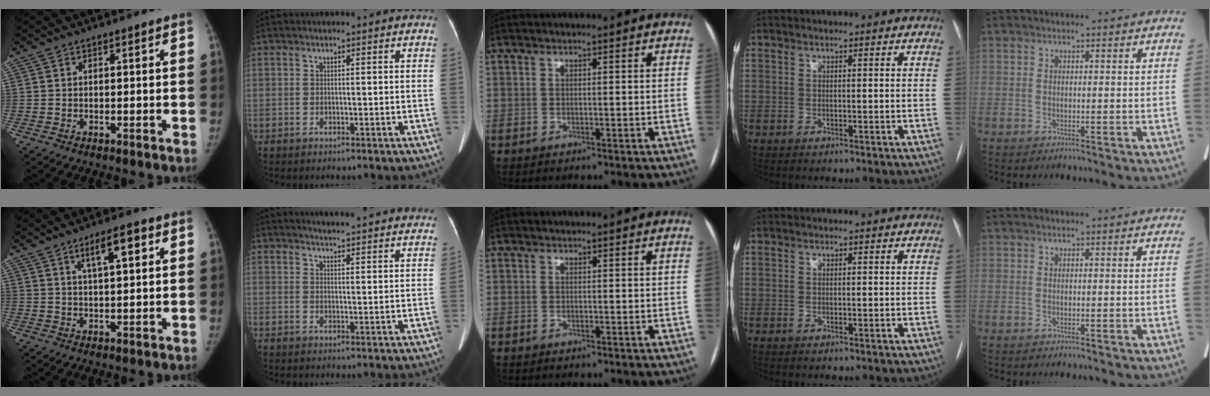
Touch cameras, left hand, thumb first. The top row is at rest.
{"thumb": {"total": 6.0, "force": [2.6, 1.7, 5.1], "torque": [-0.078, -0.001, 0.043]}, "index": {"total": 15.7, "force": [14.9, 1.7, 4.7], "torque": [-0.053, -0.010, 0.168]}}